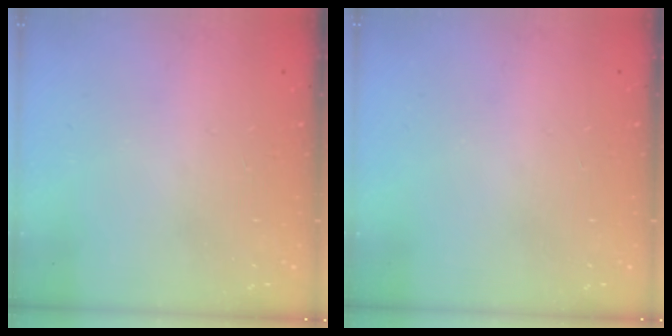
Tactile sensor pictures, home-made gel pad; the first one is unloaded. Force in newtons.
{"total": 0.0}